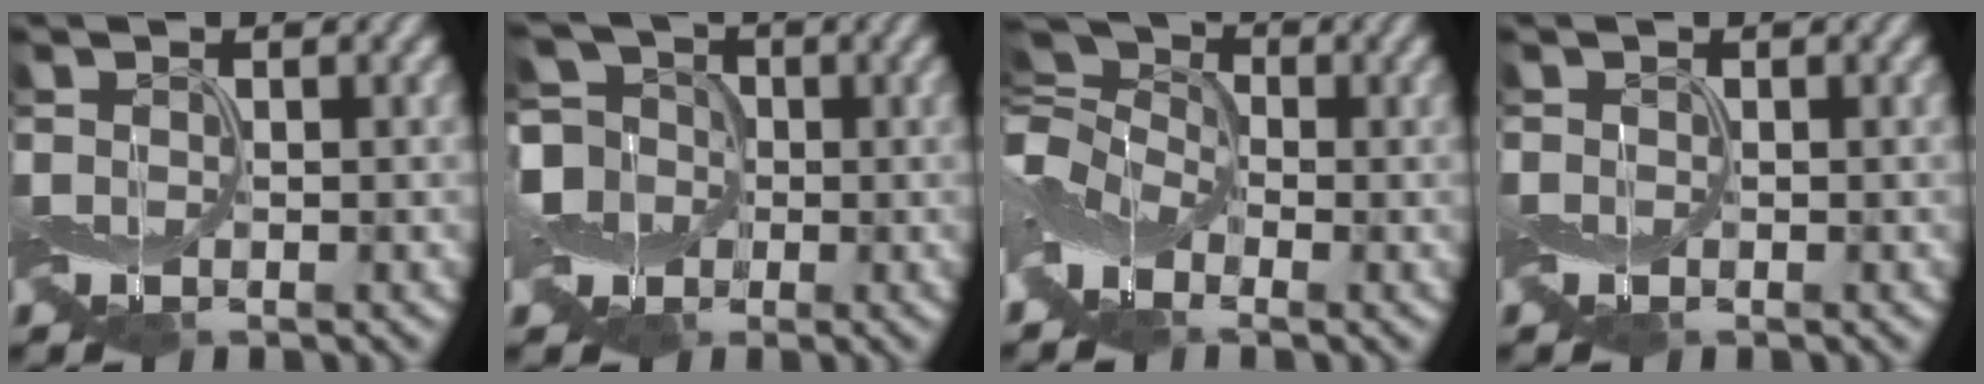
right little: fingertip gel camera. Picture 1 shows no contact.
{"total": 6.4, "force": [-1.3, 5.7, 2.7], "torque": [-0.067, 0.017, -0.047]}
{"total": 7.2, "force": [-1.0, 5.2, 4.9], "torque": [-0.116, 0.019, -0.039]}
{"total": 0.0}